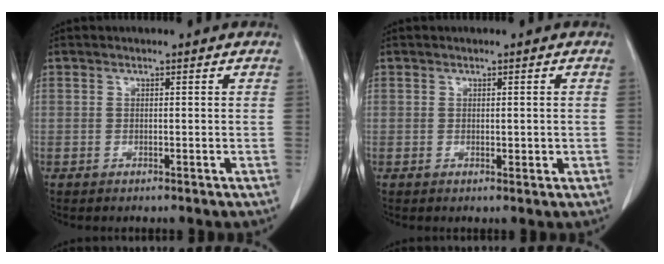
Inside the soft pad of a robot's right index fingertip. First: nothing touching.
{"total": 1.4, "force": [0.0, 0.7, 1.1], "torque": [-0.016, -0.004, 0.004]}